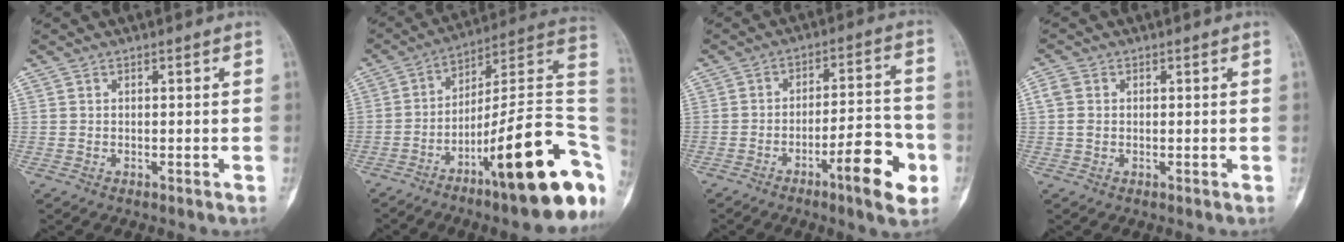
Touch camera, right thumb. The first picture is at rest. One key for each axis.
{"total": 24.6, "fx": -9.4, "fy": 5.4, "fz": 22.1, "tx": -0.245, "ty": 0.077, "tz": -0.137}
{"total": 12.3, "fx": -5.3, "fy": 3.0, "fz": 10.6, "tx": -0.140, "ty": 0.032, "tz": -0.079}
{"total": 2.4, "fx": 0.3, "fy": 1.9, "fz": 1.4, "tx": -0.037, "ty": 0.005, "tz": 0.004}